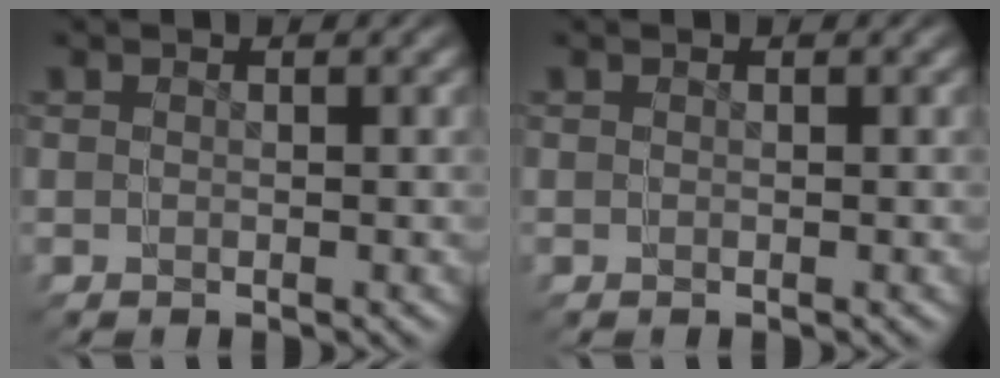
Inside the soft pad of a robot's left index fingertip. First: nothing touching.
{"total": 0.0}